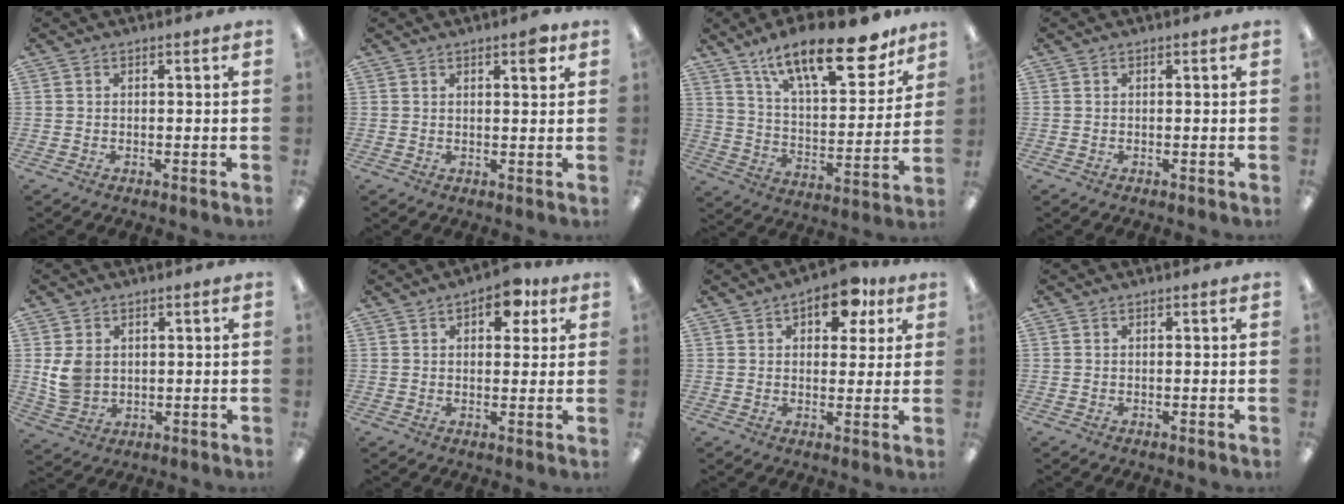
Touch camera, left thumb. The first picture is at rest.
{"total": 3.5, "force": [2.2, 0.8, 2.6], "torque": [-0.033, -0.008, 0.032]}
{"total": 23.0, "force": [15.6, 8.3, 14.8], "torque": [-0.224, -0.092, 0.258]}
{"total": 0.0}
{"total": 6.0, "force": [1.4, 4.9, 3.1], "torque": [-0.062, 0.006, 0.030]}
{"total": 7.9, "force": [3.8, 4.2, 5.5], "torque": [-0.057, -0.011, 0.059]}
{"total": 9.8, "force": [5.2, 5.2, 6.5], "torque": [-0.071, -0.018, 0.084]}
{"total": 0.0}